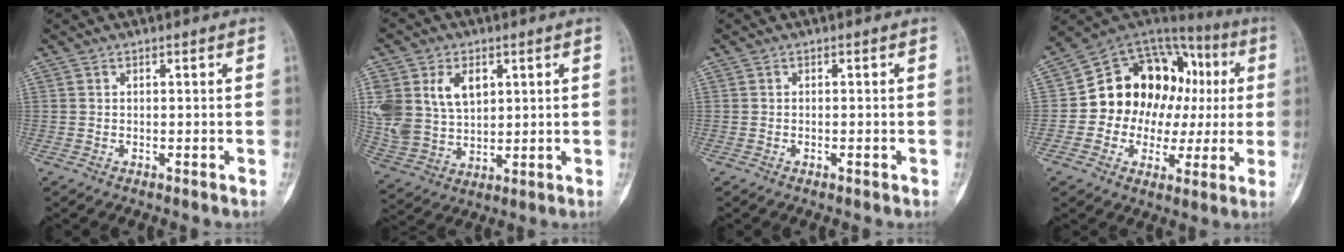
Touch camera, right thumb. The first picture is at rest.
{"total": 14.9, "force": [4.6, 10.5, 9.4], "torque": [-0.192, -0.009, 0.105]}
{"total": 0.8, "force": [-0.4, 0.2, 0.7], "torque": [-0.013, 0.003, -0.004]}
{"total": 20.9, "force": [1.5, 15.9, 13.5], "torque": [-0.141, 0.052, 0.030]}